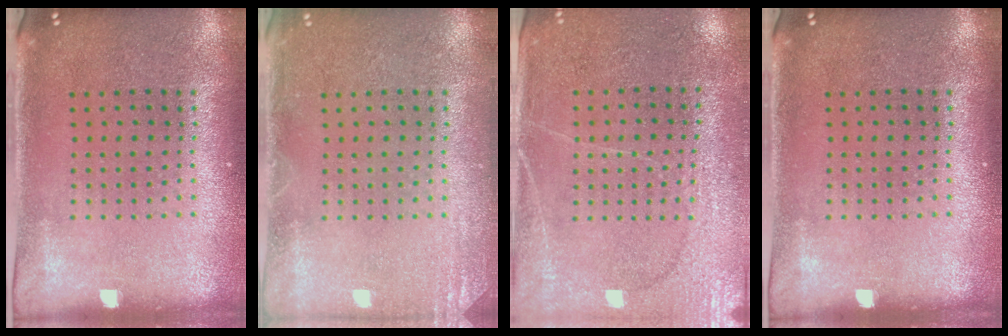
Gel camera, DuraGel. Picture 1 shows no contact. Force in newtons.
{"total": 1.6, "press": 1.6, "slide": 0.3}
{"total": 2.8, "press": 2.7, "slide": 0.8}
{"total": 0.0}